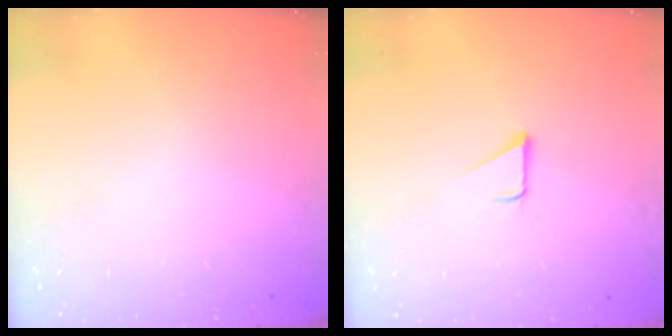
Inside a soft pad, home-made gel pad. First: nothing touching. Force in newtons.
{"total": 1.9, "press": 1.9, "slide": 0.1}